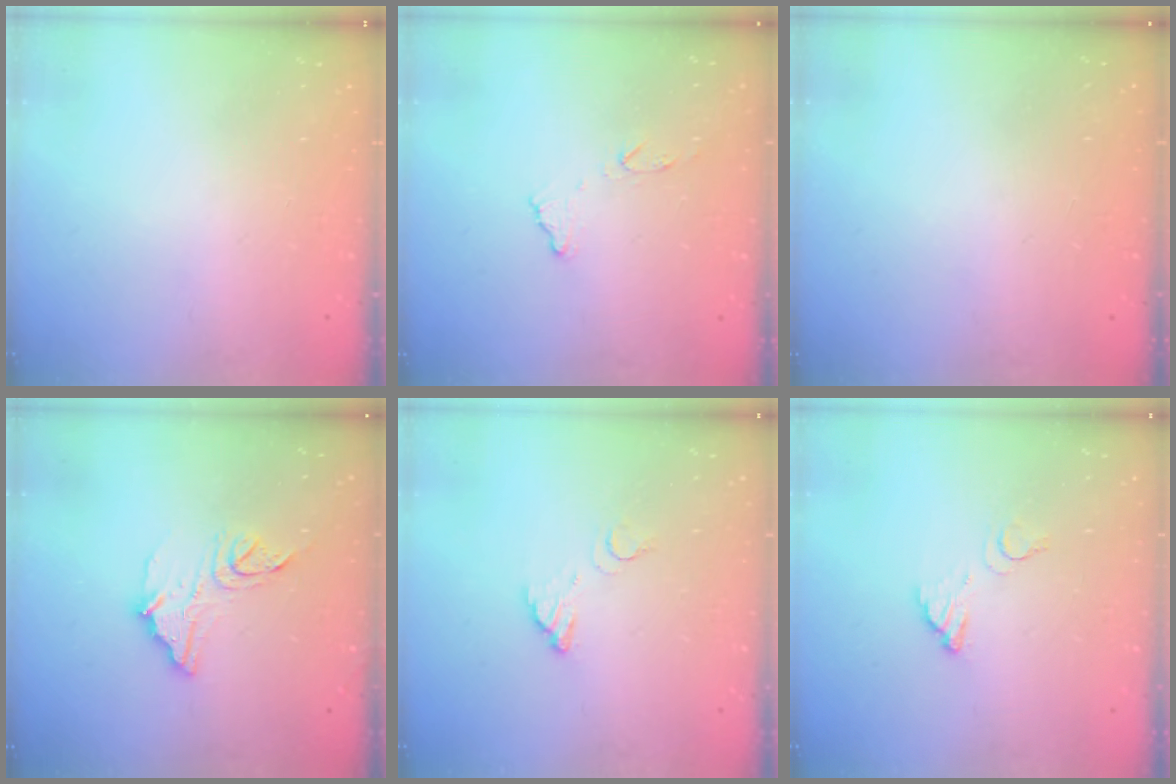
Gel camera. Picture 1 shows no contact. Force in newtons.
{"total": 8.7, "press": 8.7, "slide": 0.5}
{"total": 3.8, "press": 3.8, "slide": 0.2}
{"total": 12.9, "press": 12.8, "slide": 1.2}
{"total": 3.5, "press": 3.4, "slide": 0.2}
{"total": 3.7, "press": 3.7, "slide": 0.2}